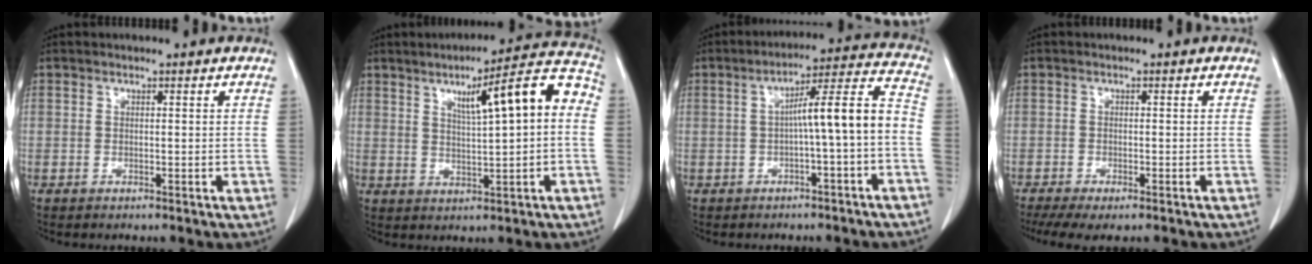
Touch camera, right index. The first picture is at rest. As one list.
[{"total": 11.5, "force": [2.2, 1.4, 11.2], "torque": [-0.153, 0.031, 0.029]}, {"total": 9.4, "force": [-1.8, 0.2, 9.2], "torque": [-0.132, 0.034, -0.027]}, {"total": 7.5, "force": [-5.8, 2.2, 4.1], "torque": [-0.060, -0.010, -0.088]}]